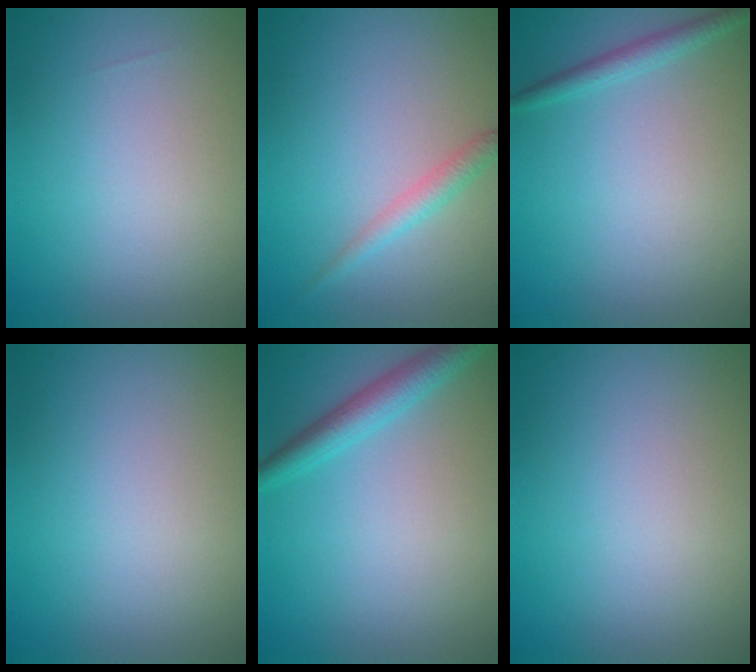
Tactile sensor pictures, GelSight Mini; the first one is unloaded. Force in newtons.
{"total": 1.6, "press": 1.6, "slide": 0.0}
{"total": 1.6, "press": 1.6, "slide": 0.1}
{"total": 0.0}
{"total": 2.8, "press": 2.8, "slide": 0.1}
{"total": 0.0}